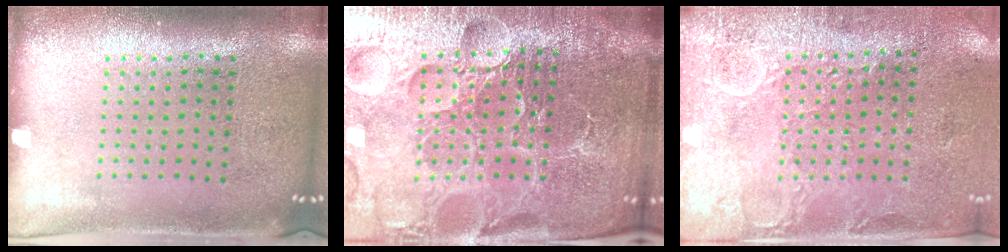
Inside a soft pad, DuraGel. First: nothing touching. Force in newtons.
{"total": 6.6, "press": 5.9, "slide": 3.1}
{"total": 2.9, "press": 2.6, "slide": 1.2}